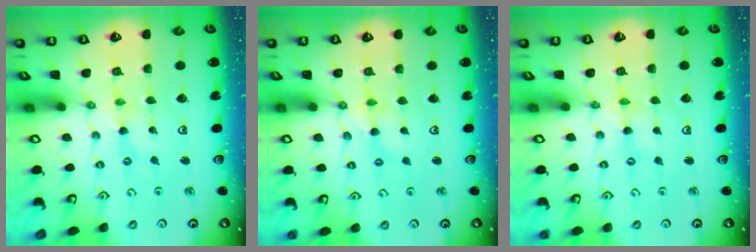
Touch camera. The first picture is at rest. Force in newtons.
{"total": 3.2, "press": 3.2, "slide": 0.4}
{"total": 0.7, "press": 0.7, "slide": 0.1}